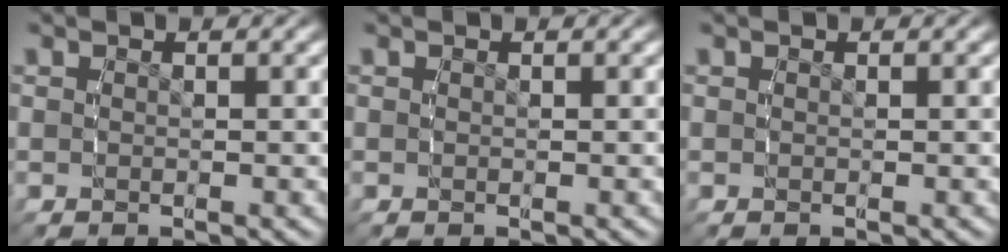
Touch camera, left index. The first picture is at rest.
{"total": 0.0}
{"total": 0.0}